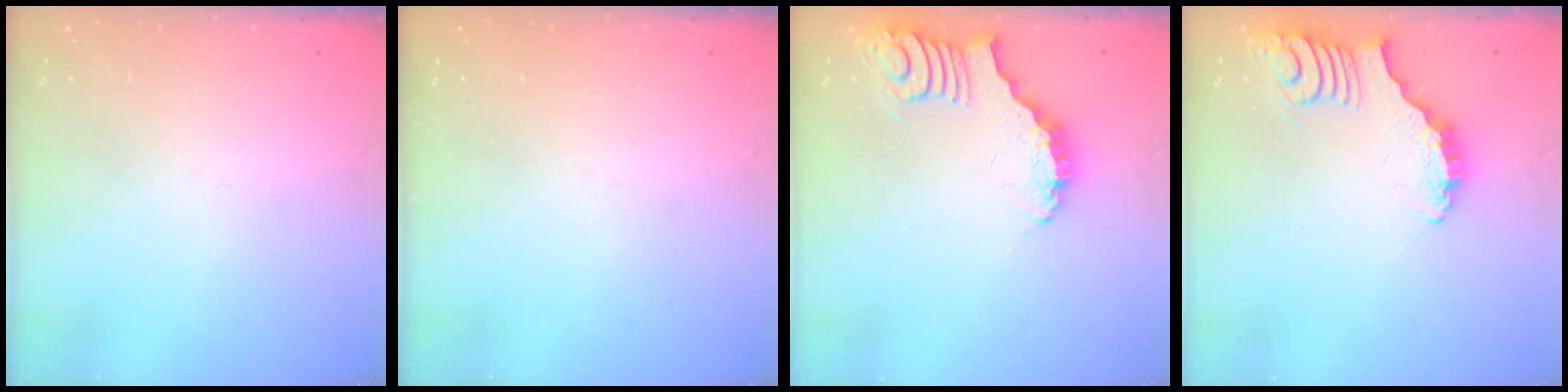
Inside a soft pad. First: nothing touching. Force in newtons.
{"total": 0.0}
{"total": 3.7, "press": 3.6, "slide": 0.6}
{"total": 3.2, "press": 3.1, "slide": 0.6}